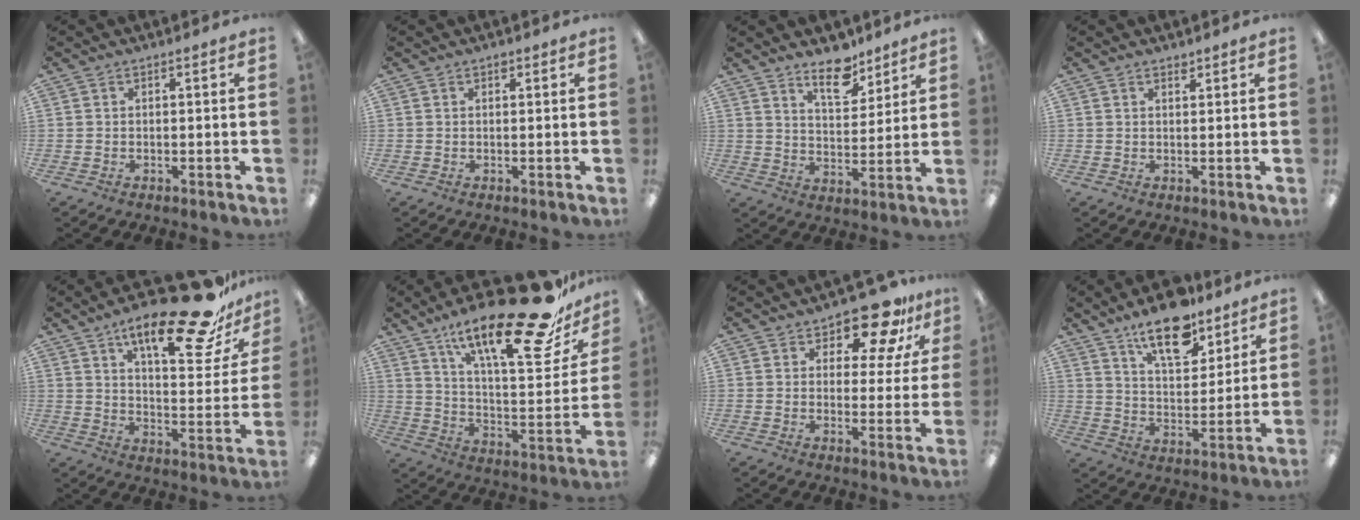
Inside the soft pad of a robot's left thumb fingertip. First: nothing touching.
{"total": 1.0, "force": [0.7, 0.5, 0.5], "torque": [-0.003, -0.002, 0.012]}
{"total": 10.4, "force": [8.0, 4.4, 4.9], "torque": [-0.053, -0.054, 0.137]}
{"total": 1.4, "force": [1.2, 0.4, 0.3], "torque": [0.001, -0.004, 0.022]}
{"total": 23.0, "force": [15.7, 6.5, 15.5], "torque": [-0.229, -0.098, 0.250]}
{"total": 26.8, "force": [18.5, 6.9, 18.1], "torque": [-0.271, -0.122, 0.299]}
{"total": 12.3, "force": [9.3, 5.4, 6.0], "torque": [-0.088, -0.057, 0.166]}
{"total": 15.5, "force": [11.6, 6.5, 7.9], "torque": [-0.124, -0.063, 0.202]}